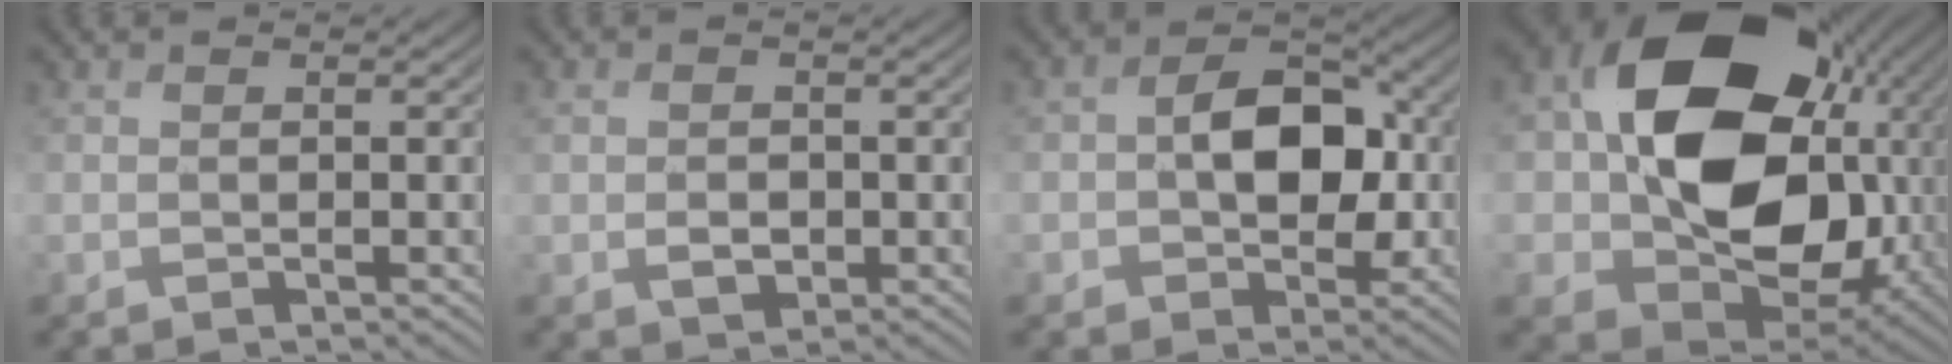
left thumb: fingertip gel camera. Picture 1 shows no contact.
{"total": 2.8, "force": [-0.3, 2.1, 1.8], "torque": [-0.041, -0.004, -0.005]}
{"total": 8.0, "force": [-0.3, 5.7, 5.6], "torque": [-0.087, 0.004, -0.012]}
{"total": 19.4, "force": [2.5, 15.1, 11.9], "torque": [-0.230, -0.030, 0.063]}